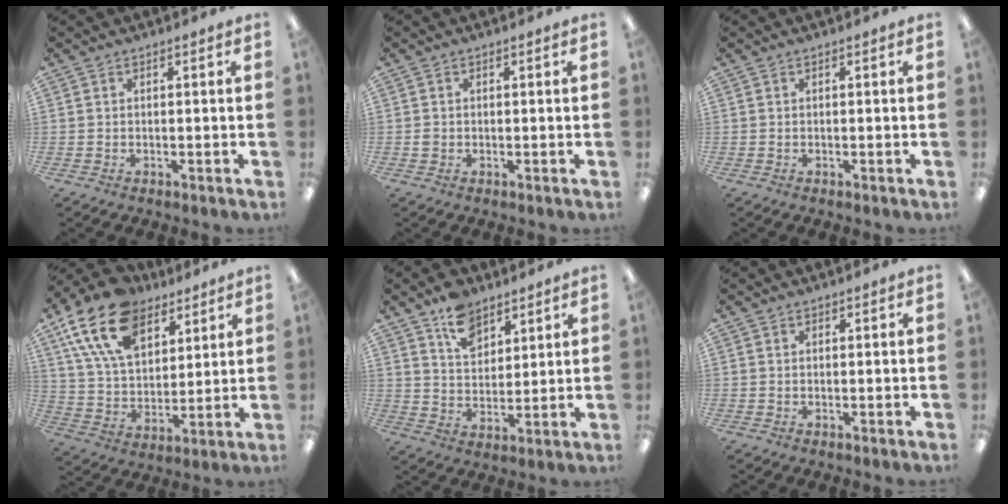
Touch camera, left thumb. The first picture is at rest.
{"total": 1.0, "force": [0.0, 1.0, 0.1], "torque": [-0.003, 0.005, -0.001]}
{"total": 0.0}
{"total": 18.3, "force": [11.5, 10.6, 9.4], "torque": [-0.186, -0.042, 0.213]}
{"total": 10.0, "force": [7.0, 6.1, 3.6], "torque": [-0.058, -0.035, 0.129]}
{"total": 0.5, "force": [0.4, 0.3, 0.0], "torque": [0.000, 0.001, 0.008]}